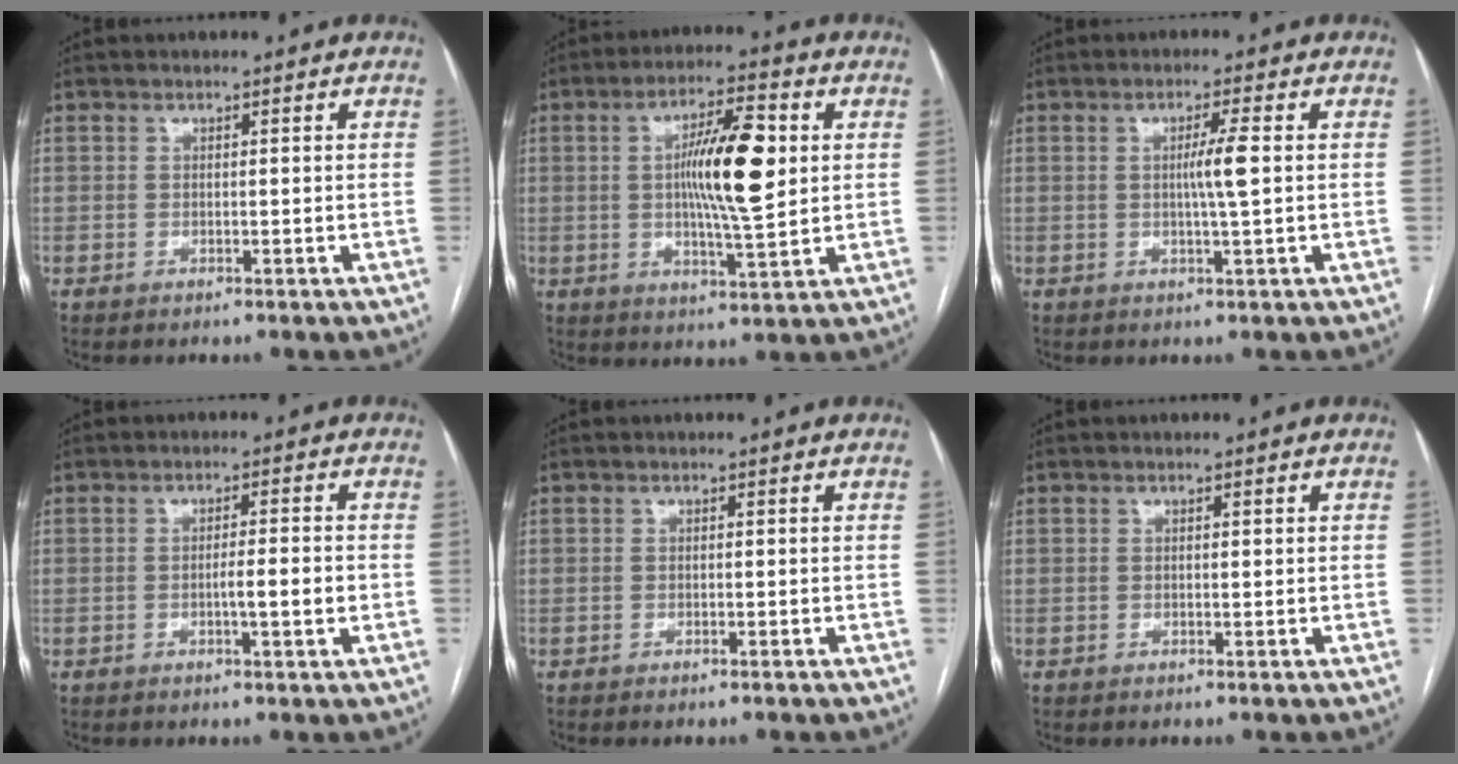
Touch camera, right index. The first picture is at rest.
{"total": 12.0, "force": [1.7, 1.8, 11.7], "torque": [-0.200, 0.006, 0.027]}
{"total": 3.8, "force": [0.3, -0.5, 3.8], "torque": [-0.070, -0.003, 0.005]}
{"total": 4.0, "force": [-0.9, 0.1, 3.8], "torque": [-0.059, 0.000, -0.015]}
{"total": 0.6, "force": [-0.5, 0.0, 0.4], "torque": [-0.013, -0.002, -0.006]}
{"total": 0.0}